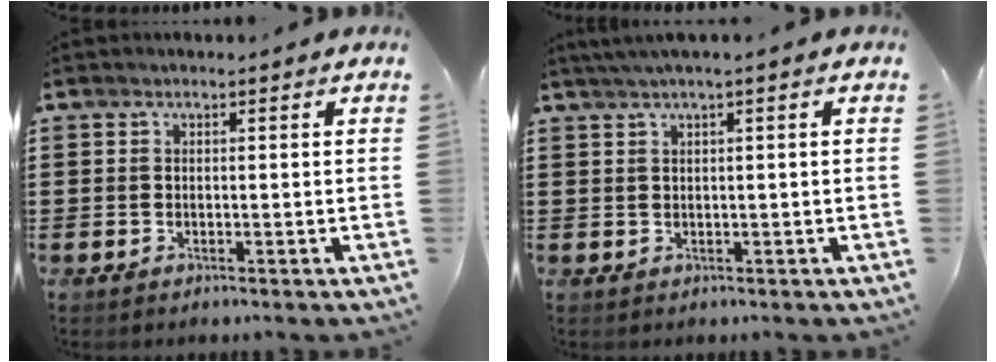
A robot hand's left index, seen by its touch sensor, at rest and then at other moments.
{"total": 1.6, "force": [0.5, -0.1, 1.5], "torque": [-0.026, -0.003, 0.010]}